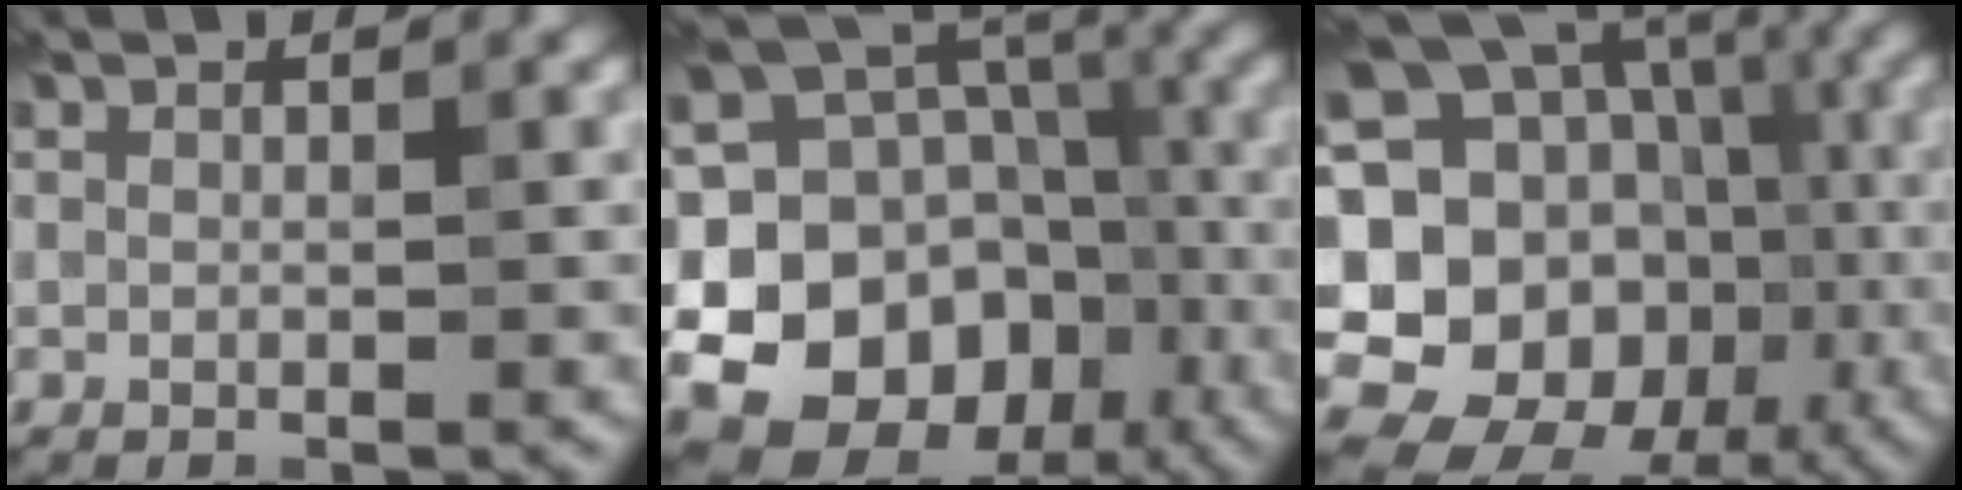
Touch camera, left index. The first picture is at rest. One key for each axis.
{"total": 16.8, "fx": -4.8, "fy": 14.5, "fz": 7.0, "tx": -0.138, "ty": -0.011, "tz": -0.078}
{"total": 21.6, "fx": -3.3, "fy": 18.9, "fz": 9.9, "tx": -0.173, "ty": 0.019, "tz": -0.077}